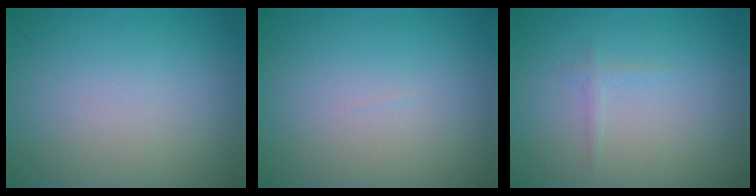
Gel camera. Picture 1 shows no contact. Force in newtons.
{"total": 0.0}
{"total": 0.7, "press": 0.7, "slide": 0.1}